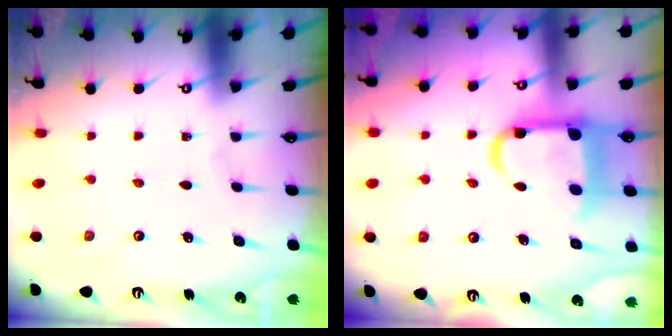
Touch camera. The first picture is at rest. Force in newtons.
{"total": 14.1, "press": 14.0, "slide": 1.7}